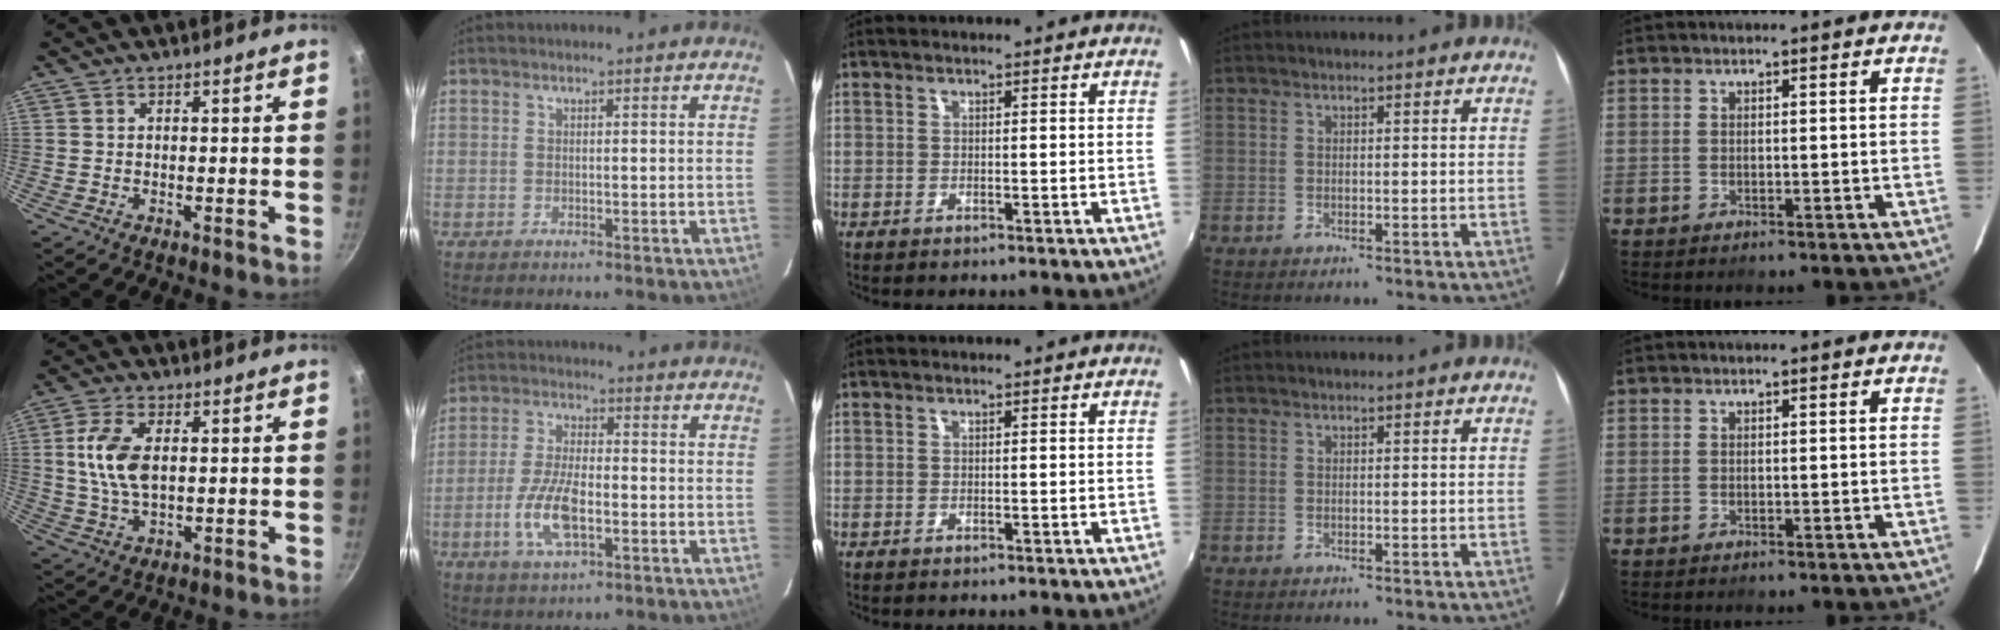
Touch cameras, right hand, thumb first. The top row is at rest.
{"thumb": {"total": 9.2, "force": [1.3, 4.9, 7.7], "torque": [-0.150, 0.002, 0.024]}, "index": {"total": 9.5, "force": [-3.1, 3.8, 8.2], "torque": [-0.173, -0.002, -0.058]}}